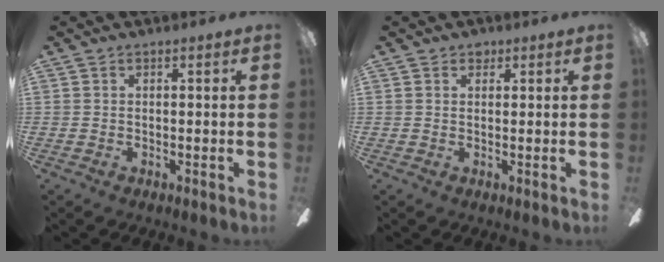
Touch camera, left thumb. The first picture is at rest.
{"total": 1.6, "force": [1.0, 1.0, 0.6], "torque": [-0.005, -0.001, 0.017]}